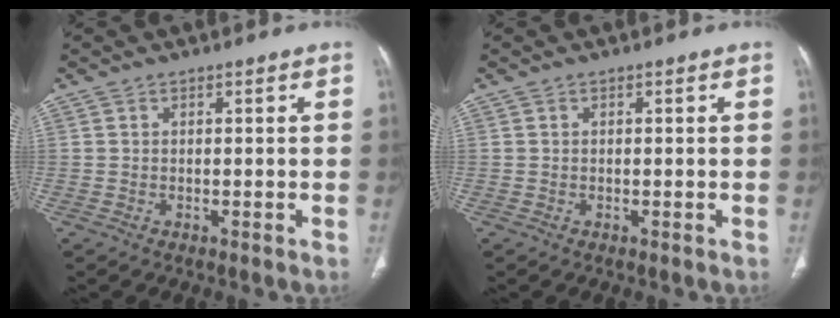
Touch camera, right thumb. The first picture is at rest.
{"total": 0.0}